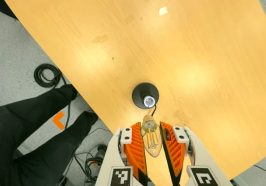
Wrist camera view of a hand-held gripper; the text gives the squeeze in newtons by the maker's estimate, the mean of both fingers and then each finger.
{"total": 16.1, "left": 18.2, "right": 14.0}